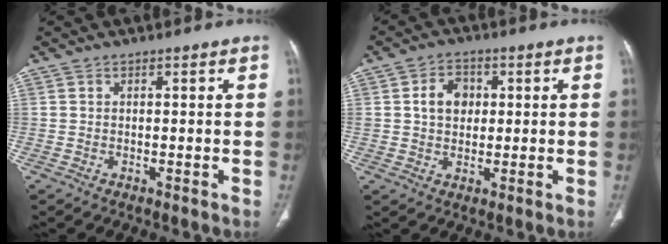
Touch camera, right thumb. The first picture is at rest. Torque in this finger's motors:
{"motor_torque": [0.10, 0.05, 0.74, 0.06, 0.00]}